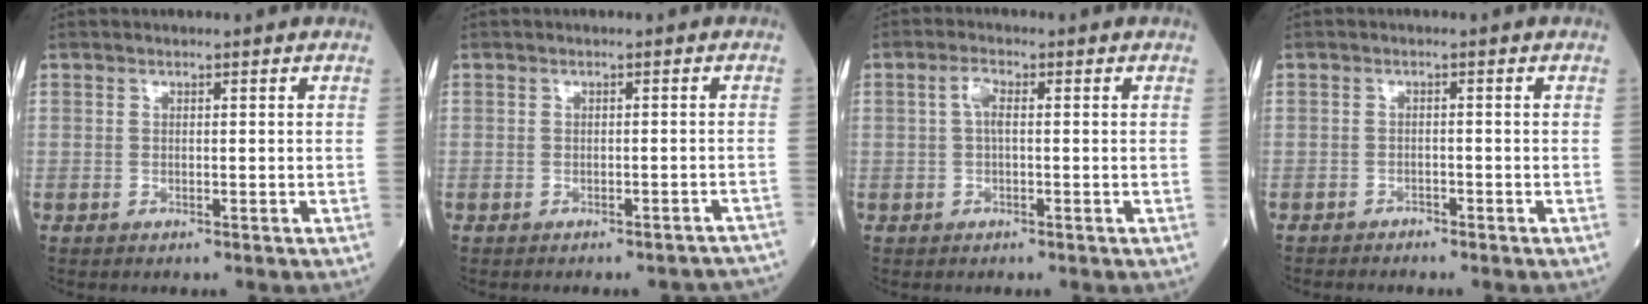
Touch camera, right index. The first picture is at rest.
{"total": 6.3, "force": [-5.9, 1.6, 1.5], "torque": [-0.005, 0.003, -0.057]}
{"total": 2.4, "force": [0.3, 0.7, 2.3], "torque": [-0.050, 0.007, 0.007]}
{"total": 1.4, "force": [-1.4, 0.4, 0.0], "torque": [0.002, 0.001, -0.024]}